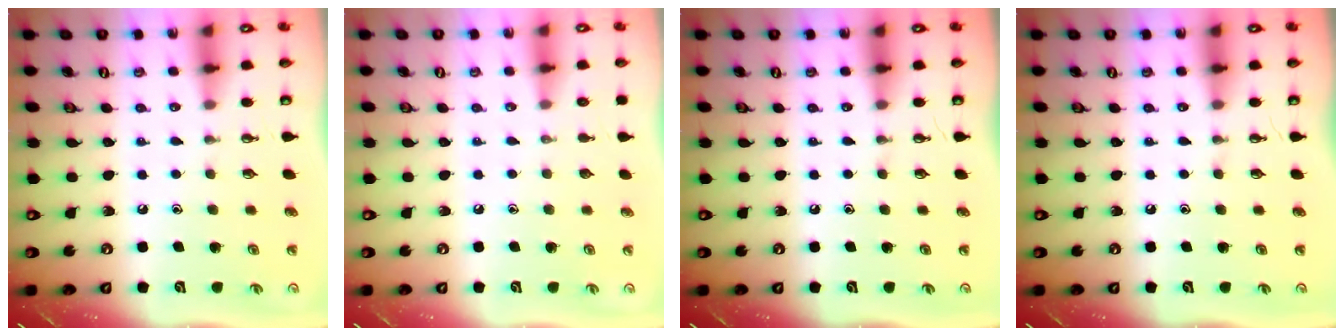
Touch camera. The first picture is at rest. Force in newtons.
{"total": 0.0}
{"total": 0.0}
{"total": 0.0}